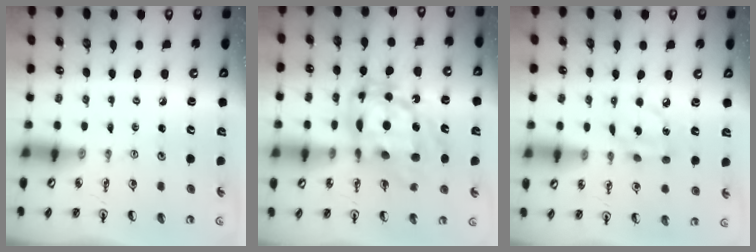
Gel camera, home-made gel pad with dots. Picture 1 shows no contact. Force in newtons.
{"total": 17.8, "press": 17.7, "slide": 1.9}
{"total": 5.9, "press": 5.9, "slide": 0.2}